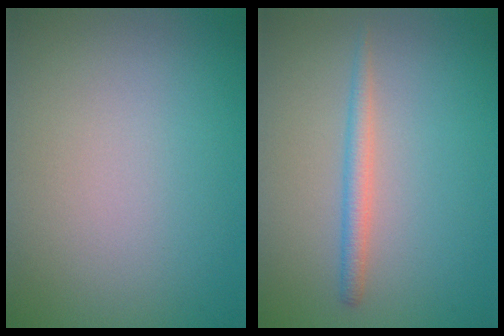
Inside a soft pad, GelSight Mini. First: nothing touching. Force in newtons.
{"total": 1.8, "press": 1.8, "slide": 0.1}